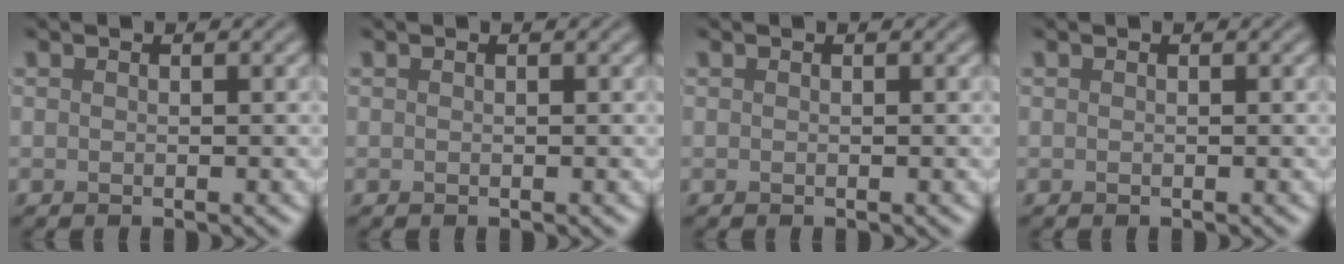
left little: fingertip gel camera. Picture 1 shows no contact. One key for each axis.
{"total": 0.0}
{"total": 0.0}
{"total": 0.0}